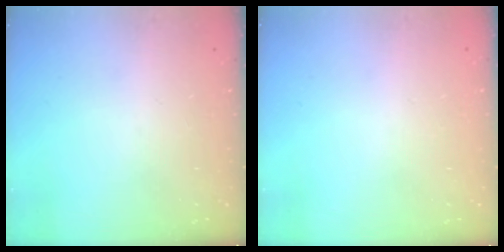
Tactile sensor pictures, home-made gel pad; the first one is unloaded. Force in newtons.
{"total": 2.6, "press": 2.6, "slide": 0.2}